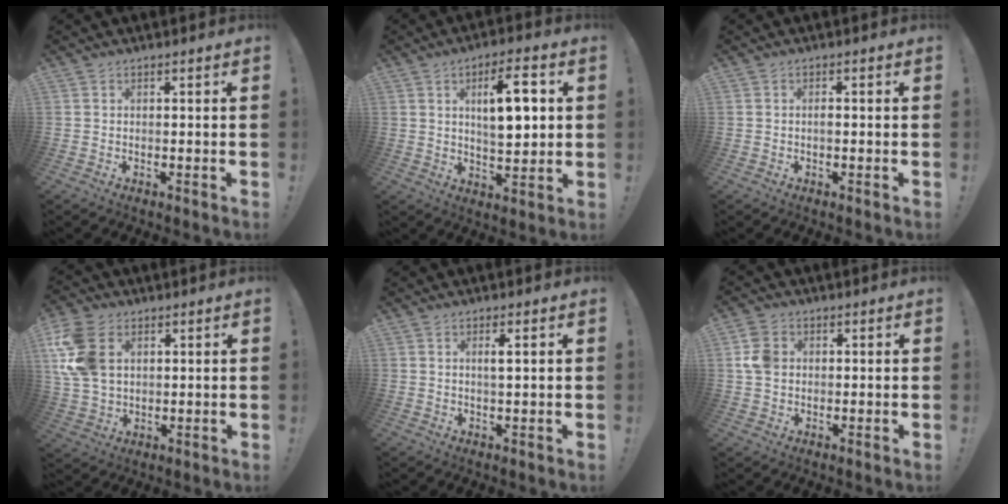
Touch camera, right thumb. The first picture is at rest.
{"total": 12.1, "force": [2.9, 4.6, 10.8], "torque": [-0.153, -0.002, 0.043]}
{"total": 1.0, "force": [-0.5, 0.4, 0.8], "torque": [-0.015, 0.002, -0.009]}
{"total": 14.3, "force": [4.5, 9.9, 9.3], "torque": [-0.198, -0.003, 0.092]}
{"total": 2.3, "force": [0.7, 0.0, 2.2], "torque": [-0.031, -0.007, 0.006]}
{"total": 7.0, "force": [0.9, 5.7, 4.1], "torque": [-0.082, 0.013, 0.021]}